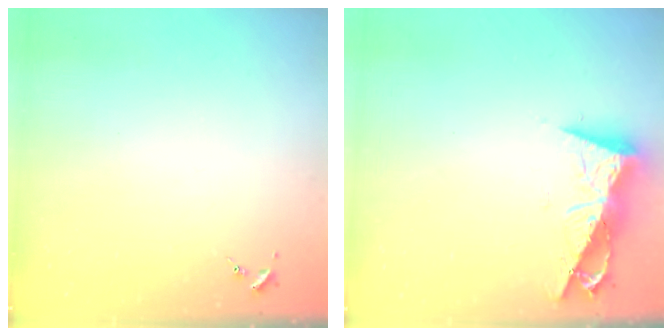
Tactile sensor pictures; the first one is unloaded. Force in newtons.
{"total": 9.5, "press": 9.4, "slide": 1.4}